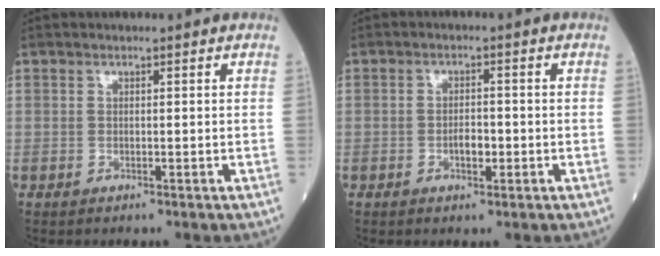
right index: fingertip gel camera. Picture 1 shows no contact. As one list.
[{"total": 2.6, "force": [-0.8, 1.1, 2.2], "torque": [-0.036, 0.003, -0.010]}]